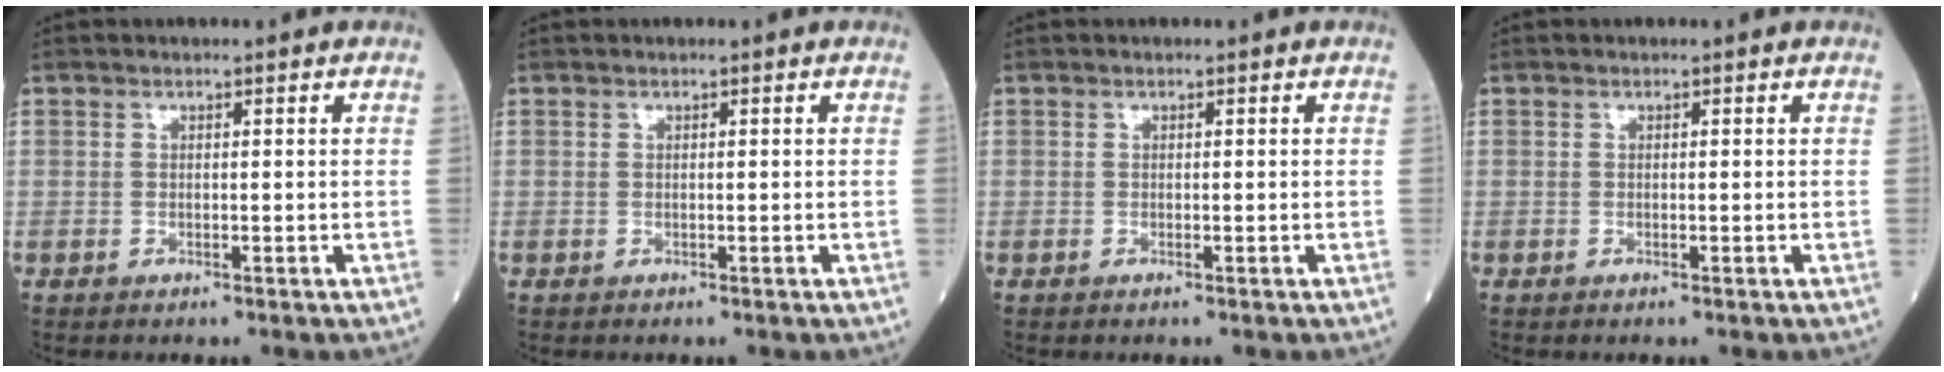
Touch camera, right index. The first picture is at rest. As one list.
[{"total": 0.0}, {"total": 0.0}, {"total": 0.0}]